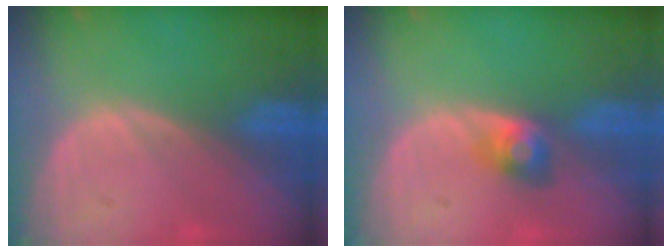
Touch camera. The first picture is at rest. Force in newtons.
{"total": 2.9, "press": 2.8, "slide": 0.1}